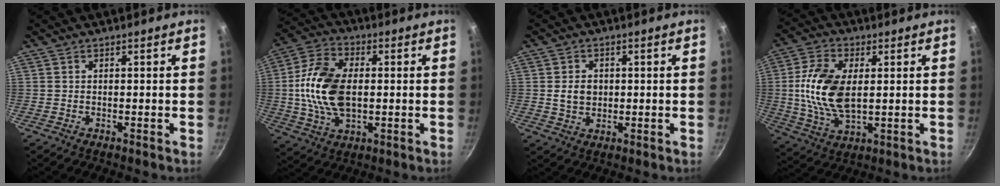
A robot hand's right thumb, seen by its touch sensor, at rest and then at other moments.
{"total": 15.2, "force": [0.3, 9.2, 12.0], "torque": [-0.218, 0.013, -0.002]}
{"total": 4.6, "force": [0.3, 3.6, 2.8], "torque": [-0.036, 0.002, 0.006]}
{"total": 14.0, "force": [1.3, 7.8, 11.5], "torque": [-0.219, 0.002, 0.025]}